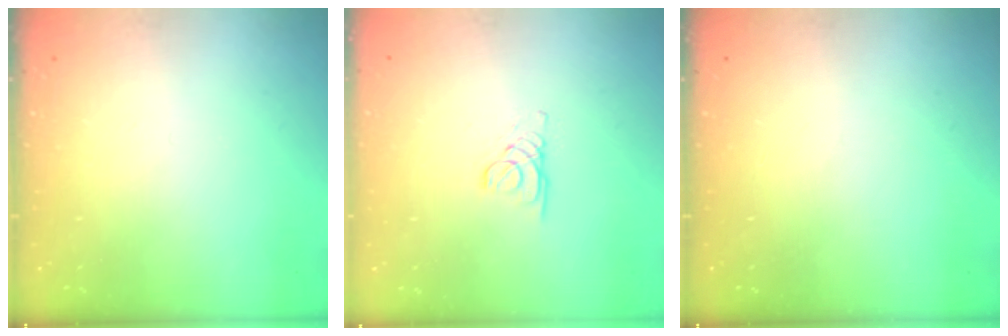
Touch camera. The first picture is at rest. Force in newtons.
{"total": 1.4, "press": 1.3, "slide": 0.1}
{"total": 0.0}